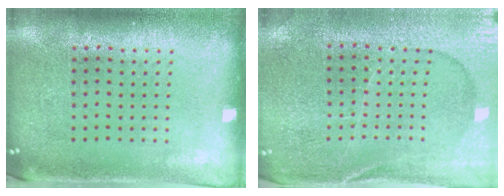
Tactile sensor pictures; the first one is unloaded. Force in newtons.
{"total": 1.8, "press": 1.8, "slide": 0.2}